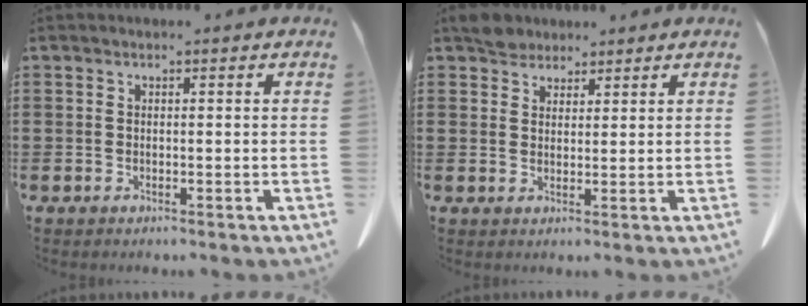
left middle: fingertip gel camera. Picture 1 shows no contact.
{"total": 3.6, "force": [3.1, 1.6, 0.6], "torque": [-0.013, 0.001, 0.060]}